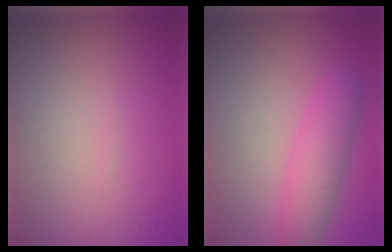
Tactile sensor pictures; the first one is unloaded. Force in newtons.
{"total": 4.0, "press": 4.0, "slide": 0.1}